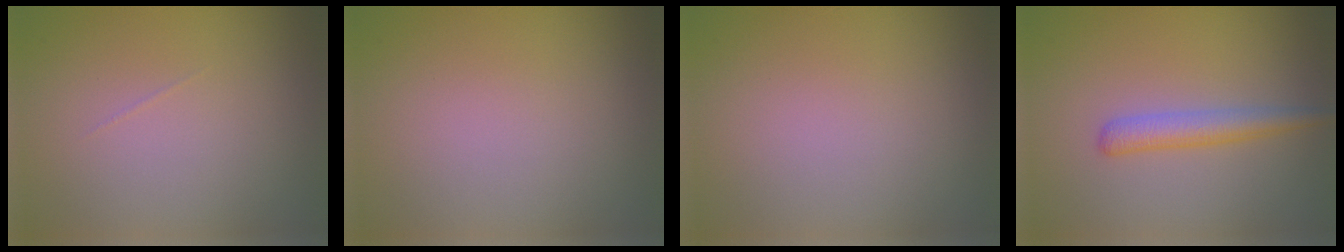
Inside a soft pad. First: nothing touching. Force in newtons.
{"total": 0.0}
{"total": 0.0}
{"total": 2.5, "press": 2.5, "slide": 0.1}